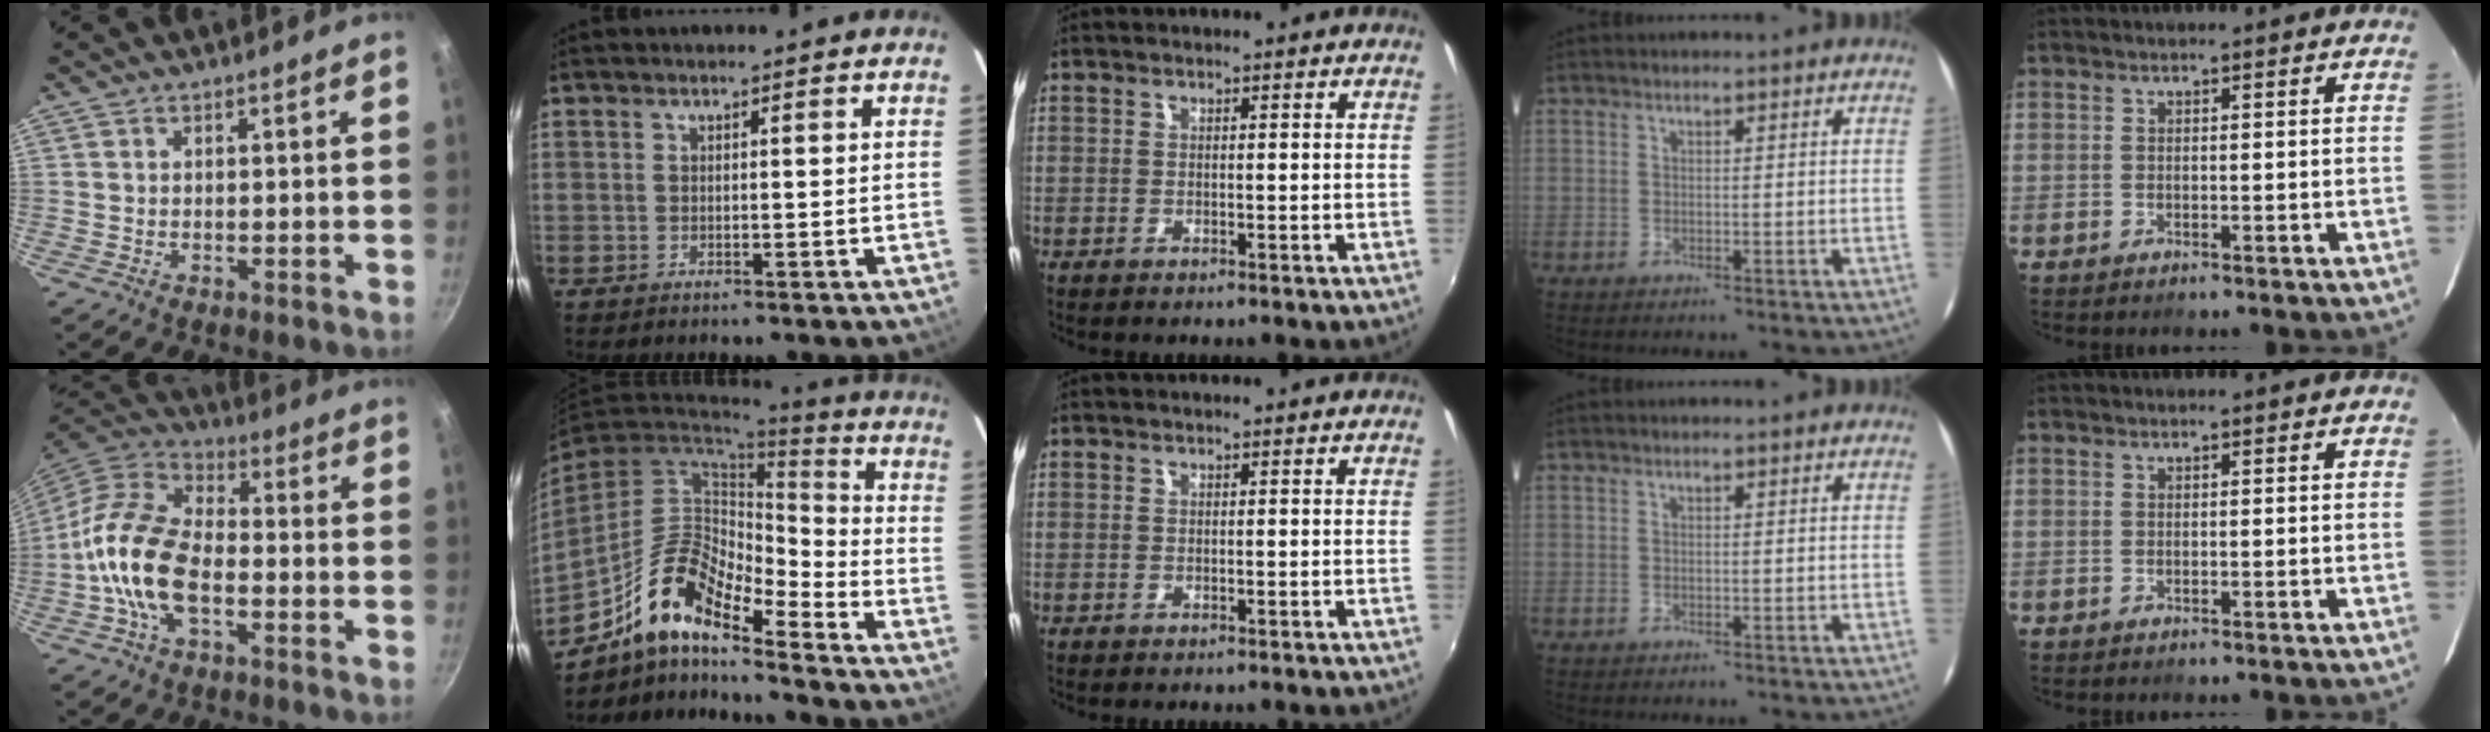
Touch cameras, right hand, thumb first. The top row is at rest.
{"thumb": {"total": 16.2, "force": [-3.5, 9.2, 12.9], "torque": [-0.227, 0.037, -0.081]}, "index": {"total": 14.4, "force": [-10.8, 4.0, 8.7], "torque": [-0.166, -0.001, -0.210]}}